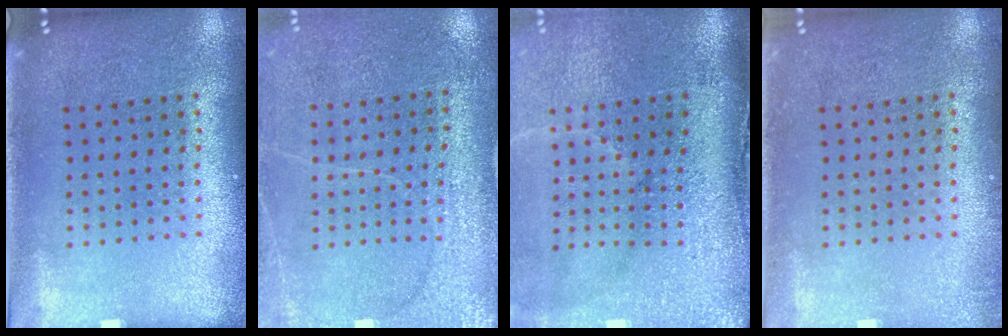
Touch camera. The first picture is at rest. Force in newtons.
{"total": 2.9, "press": 2.9, "slide": 0.2}
{"total": 5.0, "press": 4.0, "slide": 3.0}
{"total": 0.8, "press": 0.8, "slide": 0.0}